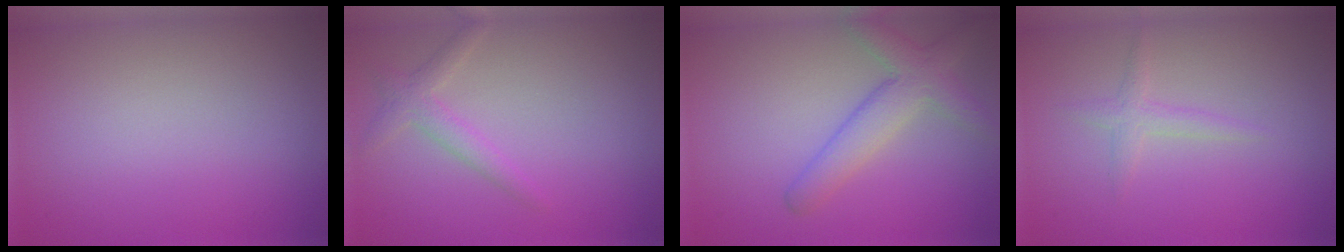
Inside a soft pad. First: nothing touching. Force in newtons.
{"total": 1.9, "press": 1.9, "slide": 0.1}
{"total": 3.8, "press": 3.8, "slide": 0.2}
{"total": 1.3, "press": 1.3, "slide": 0.1}